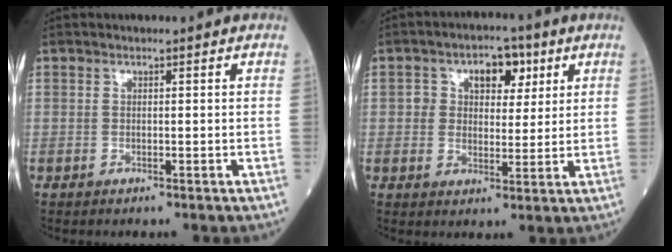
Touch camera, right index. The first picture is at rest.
{"total": 6.8, "force": [2.6, 4.4, 4.5], "torque": [-0.059, 0.019, 0.038]}